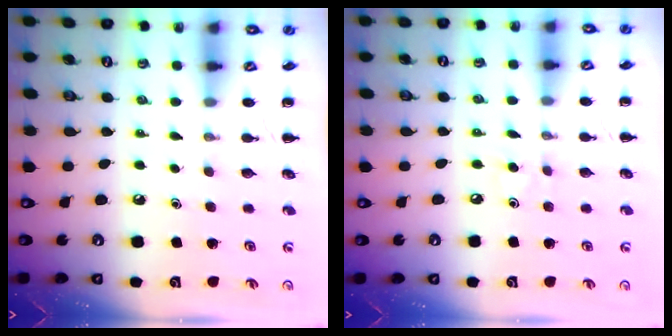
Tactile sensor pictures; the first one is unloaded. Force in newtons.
{"total": 2.5, "press": 2.3, "slide": 0.8}